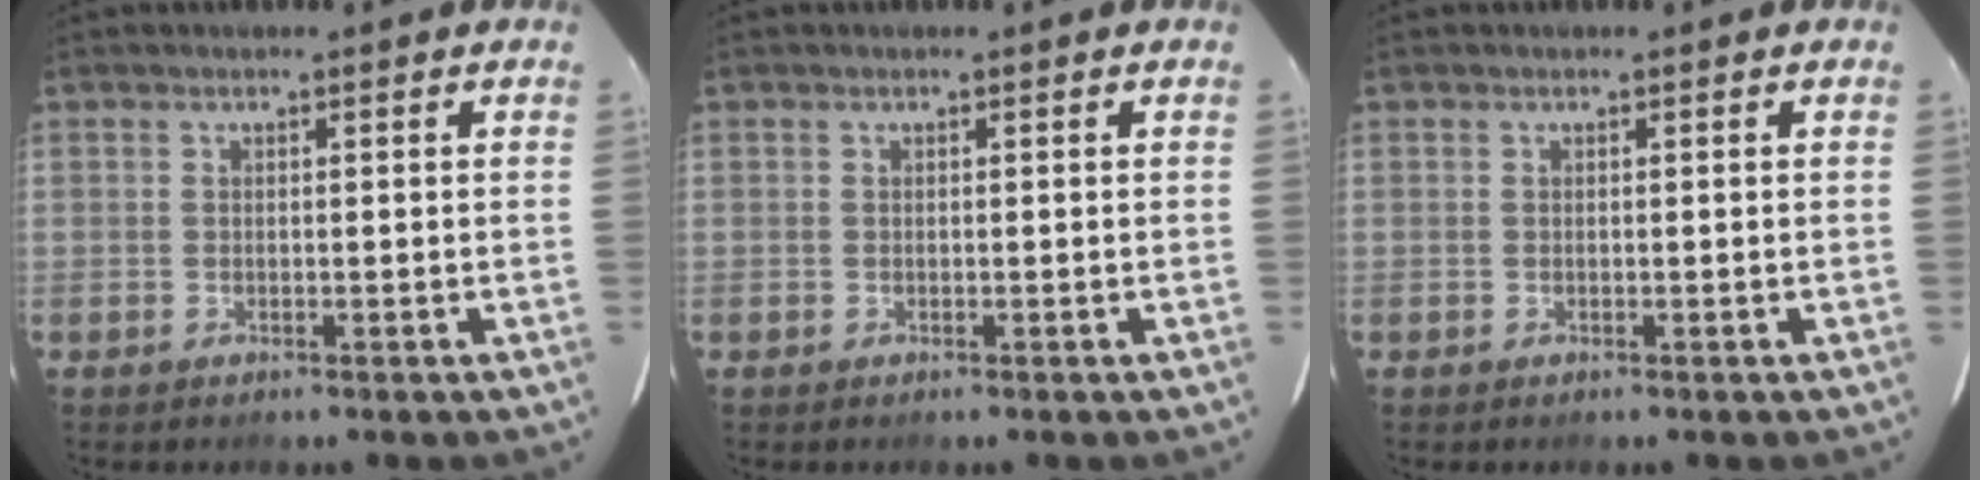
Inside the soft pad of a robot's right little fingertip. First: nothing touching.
{"total": 0.0}
{"total": 0.0}